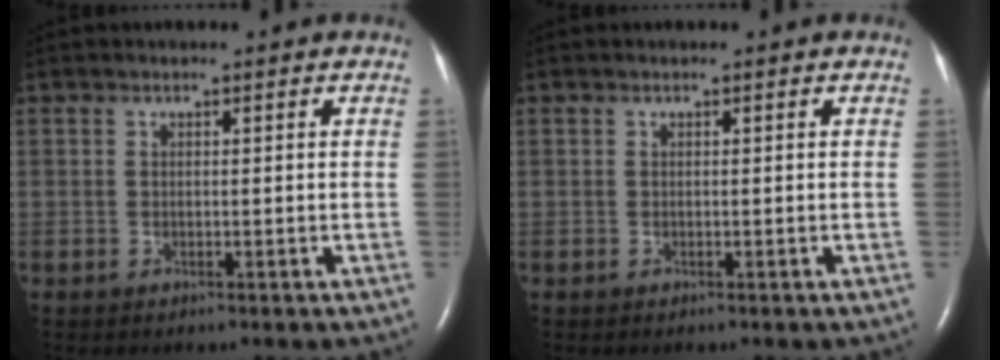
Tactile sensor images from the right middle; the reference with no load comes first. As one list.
[{"total": 0.0}]